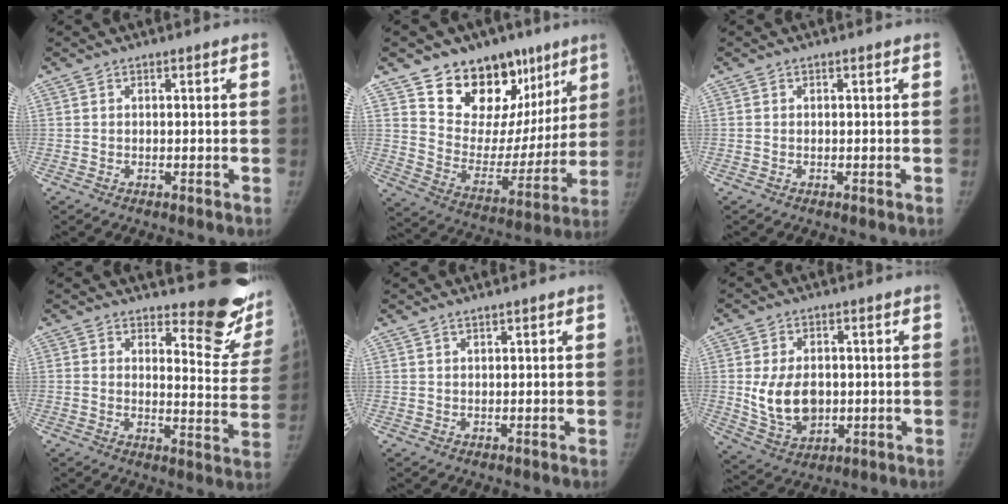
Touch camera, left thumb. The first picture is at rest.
{"total": 22.0, "force": [13.5, 14.0, 10.4], "torque": [-0.087, -0.053, 0.219]}
{"total": 0.0}
{"total": 13.8, "force": [11.7, 4.8, 5.6], "torque": [-0.021, -0.118, 0.125]}
{"total": 1.2, "force": [1.0, 0.2, 0.6], "torque": [-0.009, -0.002, 0.020]}
{"total": 10.5, "force": [0.0, 7.4, 7.5], "torque": [-0.111, -0.011, 0.015]}